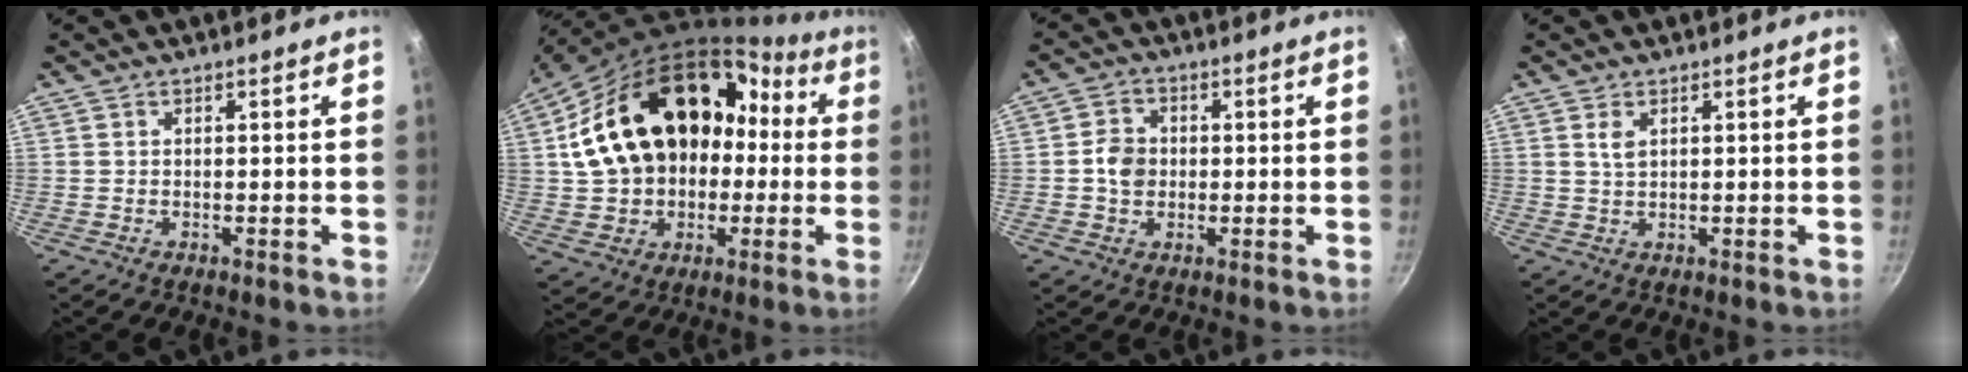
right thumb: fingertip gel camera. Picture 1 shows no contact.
{"total": 25.9, "force": [2.6, 18.9, 17.4], "torque": [-0.286, 0.066, 0.059]}
{"total": 4.8, "force": [-0.1, 4.0, 2.6], "torque": [-0.028, 0.010, -0.011]}
{"total": 2.2, "force": [1.0, 1.2, 1.6], "torque": [-0.030, -0.005, 0.021]}